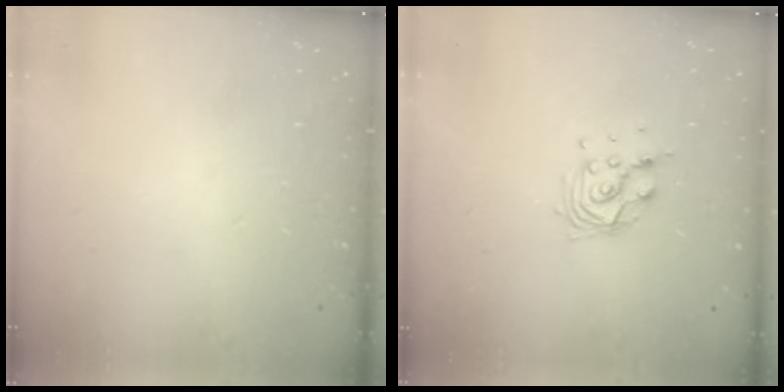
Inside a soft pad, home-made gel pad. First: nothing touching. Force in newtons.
{"total": 11.0, "press": 10.6, "slide": 2.9}